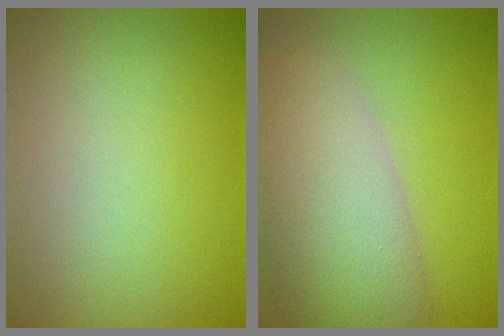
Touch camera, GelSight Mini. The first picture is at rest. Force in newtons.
{"total": 9.6, "press": 9.6, "slide": 0.7}